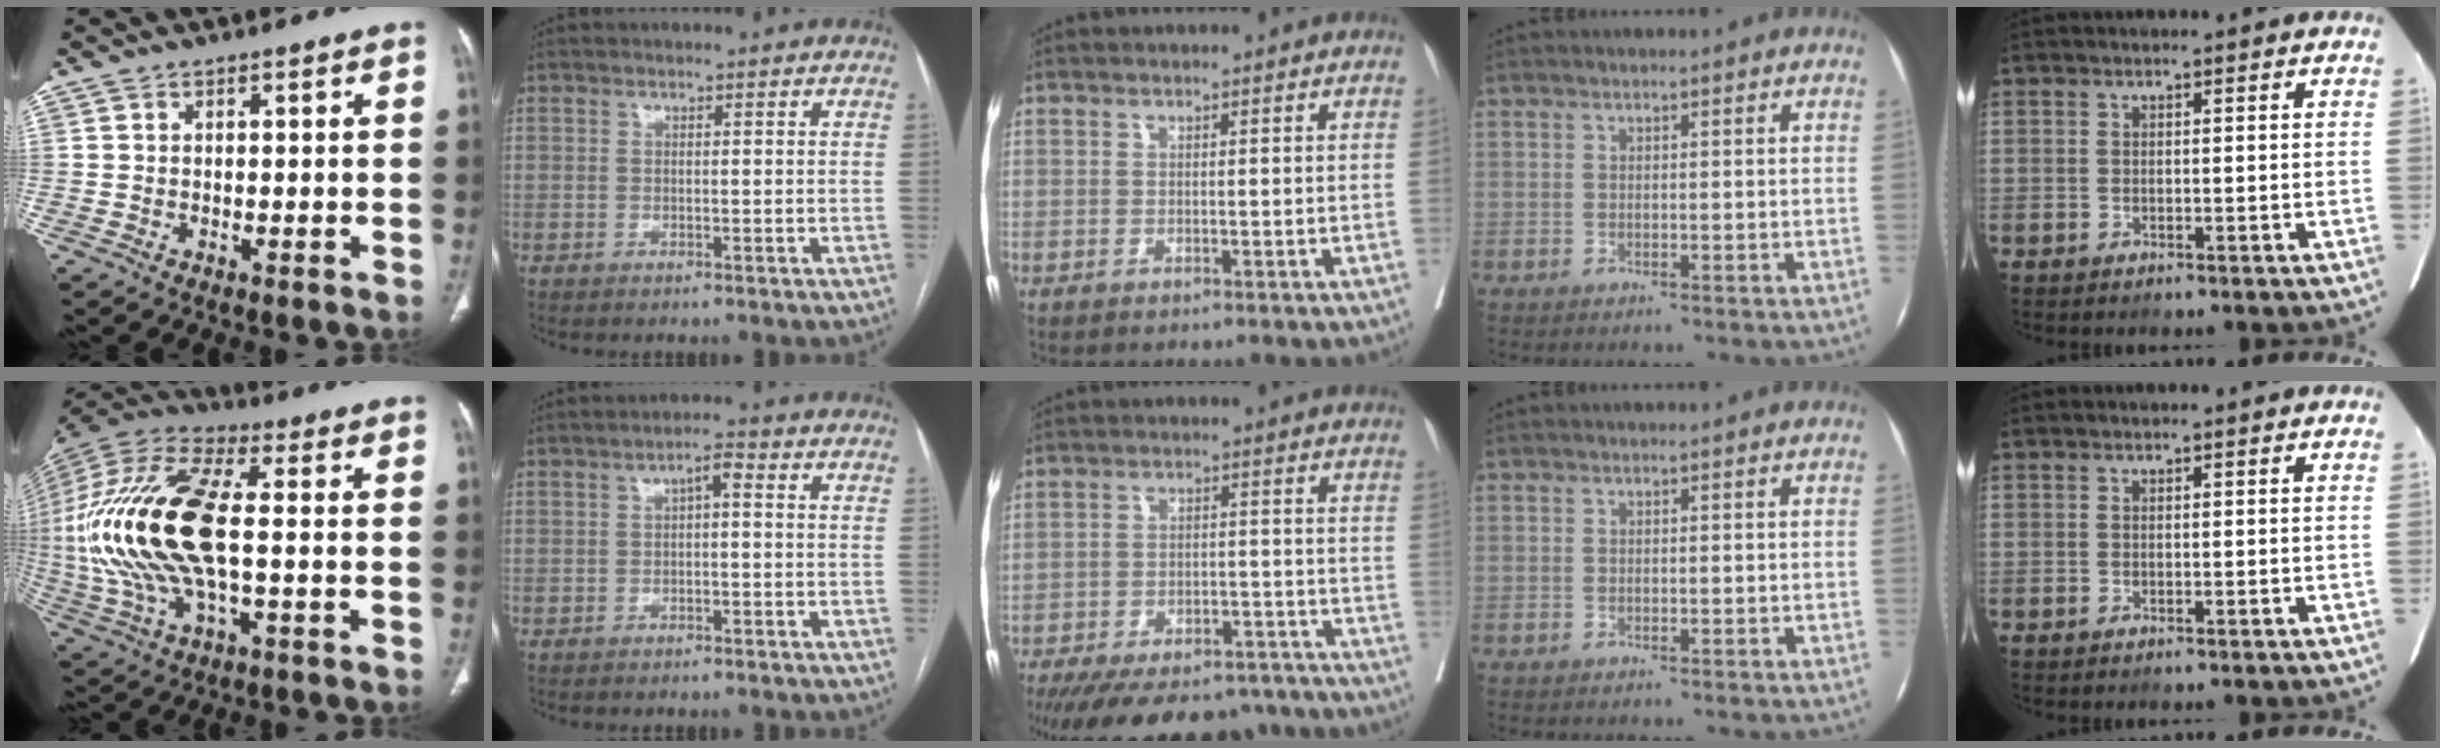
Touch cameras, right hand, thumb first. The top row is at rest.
{"thumb": {"total": 25.5, "force": [-0.6, 10.7, 23.1], "torque": [-0.527, 0.011, -0.009]}, "index": {"total": 2.5, "force": [0.2, 0.7, 2.4], "torque": [-0.039, 0.012, 0.002]}, "middle": {"total": 22.1, "force": [-18.2, 8.5, 9.1], "torque": [-0.166, -0.011, -0.244]}}